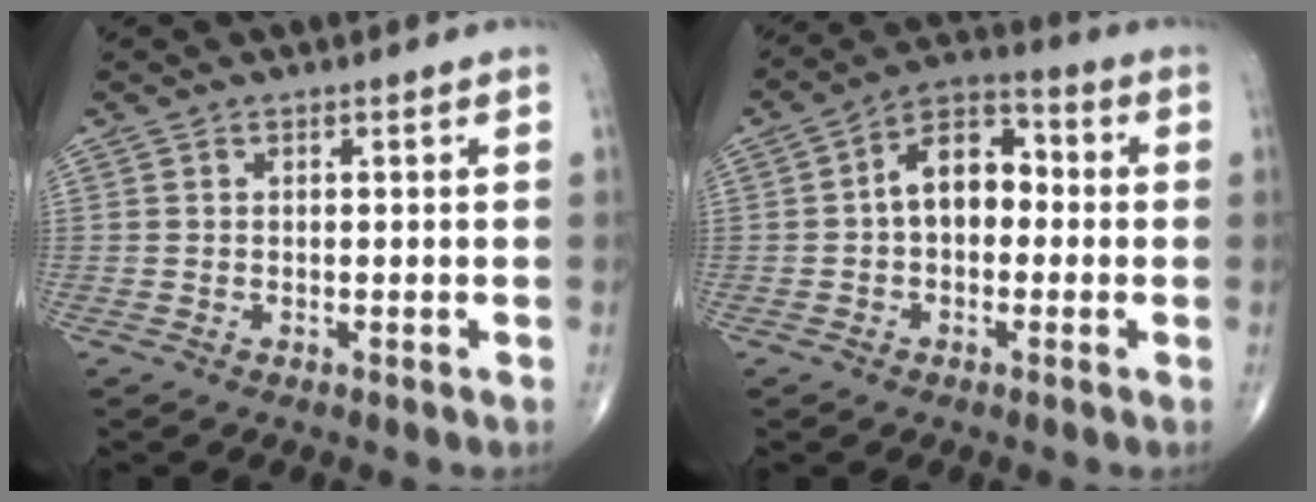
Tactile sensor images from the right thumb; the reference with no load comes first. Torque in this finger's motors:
{"motor_torque": [-0.58, 0.61, 0.67, 0.43, 0.07]}